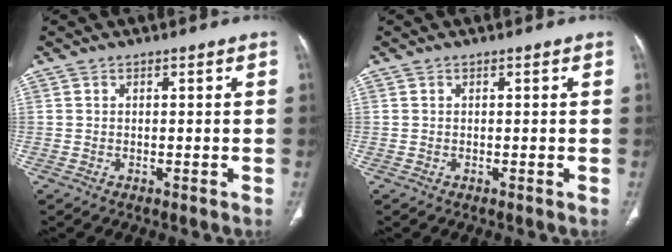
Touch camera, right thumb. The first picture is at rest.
{"total": 0.0}